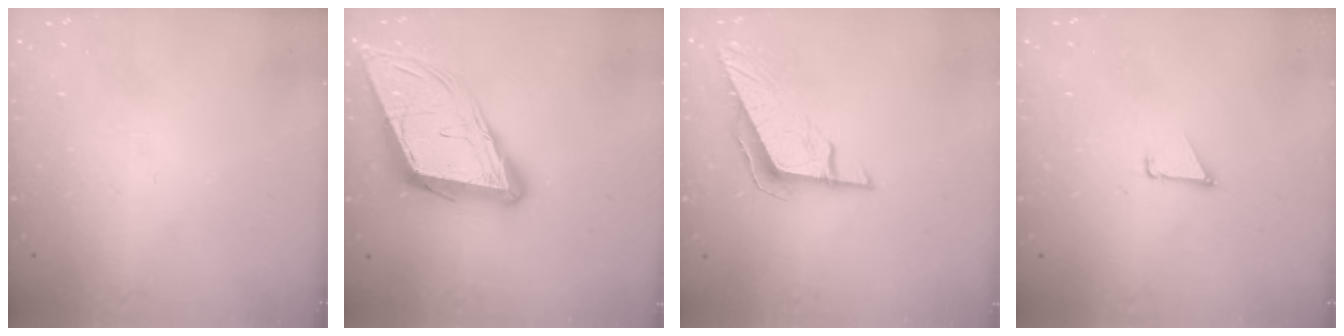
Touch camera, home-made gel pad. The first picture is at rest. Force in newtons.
{"total": 14.8, "press": 14.1, "slide": 4.2}
{"total": 8.6, "press": 8.6, "slide": 0.2}
{"total": 0.7, "press": 0.7, "slide": 0.1}